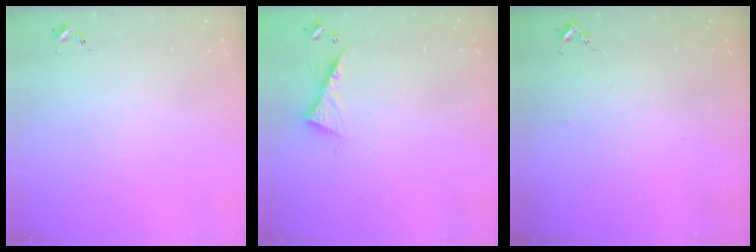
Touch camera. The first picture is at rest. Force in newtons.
{"total": 6.2, "press": 6.2, "slide": 0.6}
{"total": 2.6, "press": 2.5, "slide": 0.3}